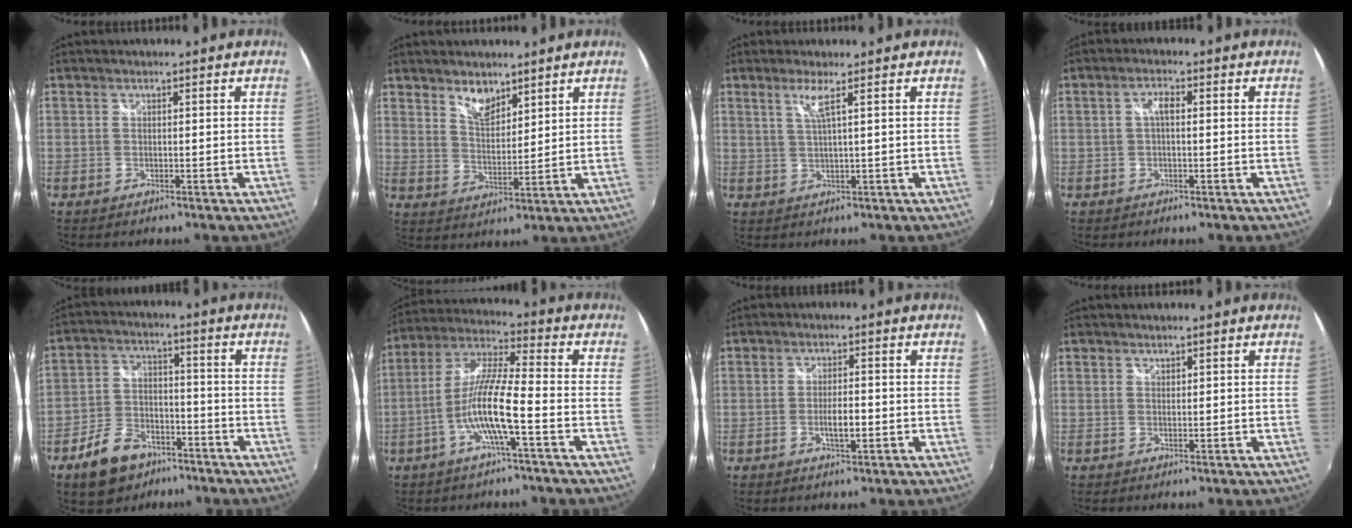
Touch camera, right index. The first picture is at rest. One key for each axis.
{"total": 5.5, "fx": 4.2, "fy": 2.4, "fz": 2.7, "tx": -0.040, "ty": 0.001, "tz": 0.075}
{"total": 3.0, "fx": 1.5, "fy": -0.6, "fz": 2.6, "tx": -0.050, "ty": -0.005, "tz": 0.032}
{"total": 2.3, "fx": 0.1, "fy": 0.9, "fz": 2.2, "tx": -0.042, "ty": 0.008, "tz": -0.001}
{"total": 11.3, "fx": -7.2, "fy": 6.9, "fz": 5.4, "tx": -0.132, "ty": 0.015, "tz": -0.115}
{"total": 10.9, "fx": -4.1, "fy": 0.4, "fz": 10.1, "tx": -0.207, "ty": 0.004, "tz": -0.081}
{"total": 3.4, "fx": -1.0, "fy": 0.9, "fz": 3.2, "tx": -0.057, "ty": -0.003, "tz": -0.016}
{"total": 0.6, "fx": 0.5, "fy": 0.2, "fz": 0.0, "tx": 0.001, "ty": 0.000, "tz": 0.010}